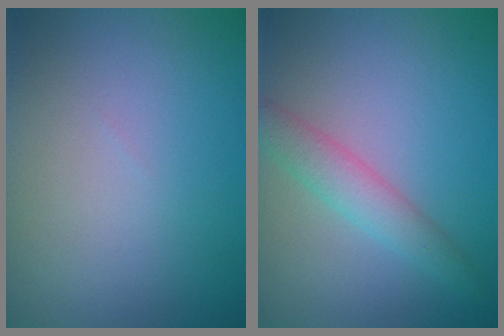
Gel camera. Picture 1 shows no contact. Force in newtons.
{"total": 2.9, "press": 2.9, "slide": 0.1}